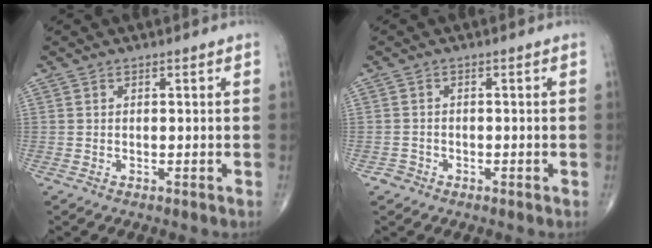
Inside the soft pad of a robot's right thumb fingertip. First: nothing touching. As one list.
[{"total": 1.5, "force": [-0.9, 1.2, -0.2], "torque": [0.014, 0.007, -0.022]}]